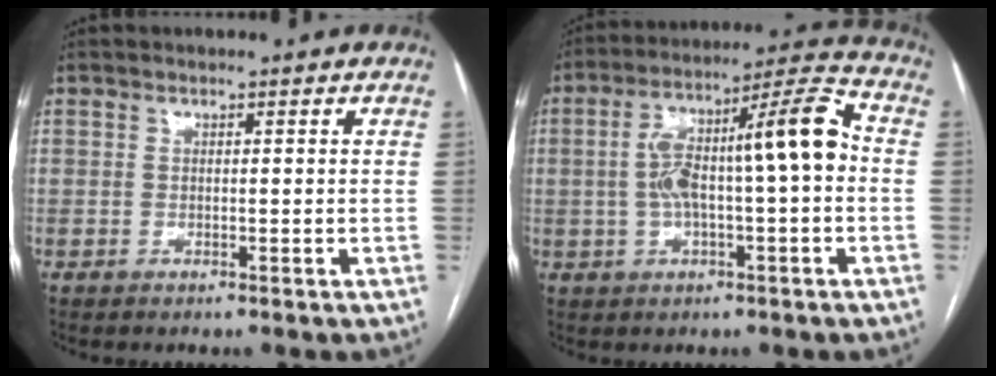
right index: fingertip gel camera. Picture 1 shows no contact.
{"total": 14.3, "force": [-0.1, 2.5, 14.1], "torque": [-0.238, 0.043, -0.002]}